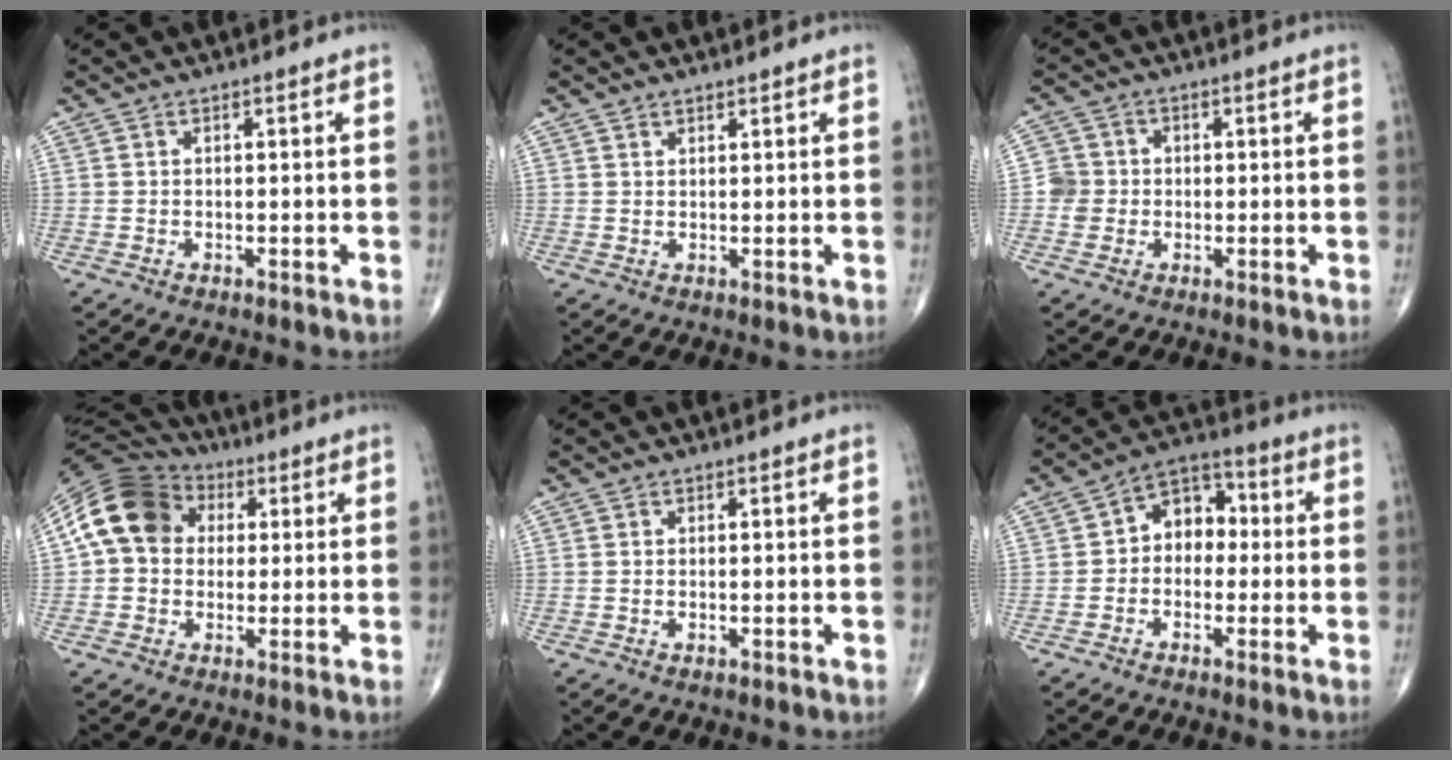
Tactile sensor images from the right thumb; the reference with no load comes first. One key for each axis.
{"total": 1.0, "fx": 0.9, "fy": 0.2, "fz": 0.1, "tx": 0.004, "ty": -0.008, "tz": 0.014}
{"total": 4.1, "fx": -0.4, "fy": 4.0, "fz": 0.5, "tx": 0.018, "ty": 0.009, "tz": -0.014}
{"total": 14.3, "fx": 2.8, "fy": 11.4, "fz": 8.2, "tx": -0.146, "ty": 0.029, "tz": 0.040}
{"total": 0.5, "fx": -0.2, "fy": 0.1, "fz": 0.5, "tx": -0.011, "ty": -0.003, "tz": -0.003}
{"total": 8.2, "fx": -0.1, "fy": 6.1, "fz": 5.4, "tx": -0.047, "ty": 0.032, "tz": -0.018}